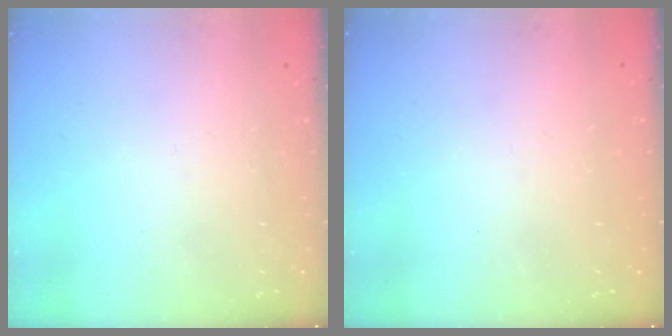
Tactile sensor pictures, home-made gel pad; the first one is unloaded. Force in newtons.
{"total": 0.8, "press": 0.7, "slide": 0.3}